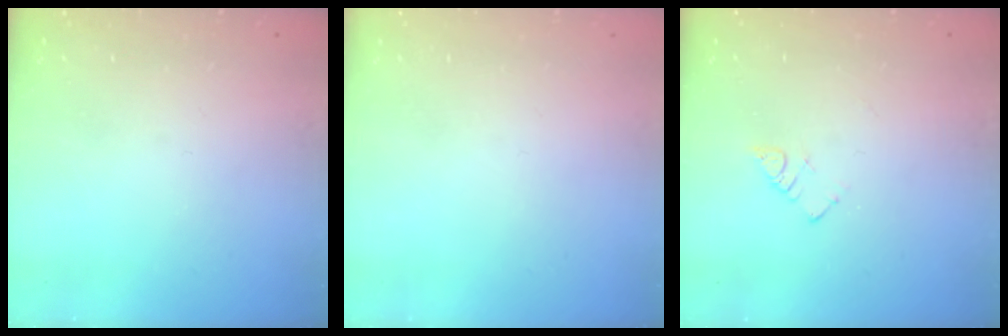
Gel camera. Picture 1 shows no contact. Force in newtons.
{"total": 1.5, "press": 1.5, "slide": 0.1}
{"total": 3.2, "press": 3.2, "slide": 0.4}